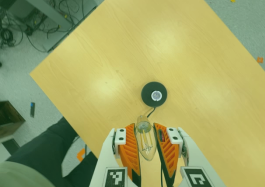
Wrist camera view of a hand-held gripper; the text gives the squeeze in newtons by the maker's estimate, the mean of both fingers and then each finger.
{"total": 19.2, "left": 21.1, "right": 17.3}